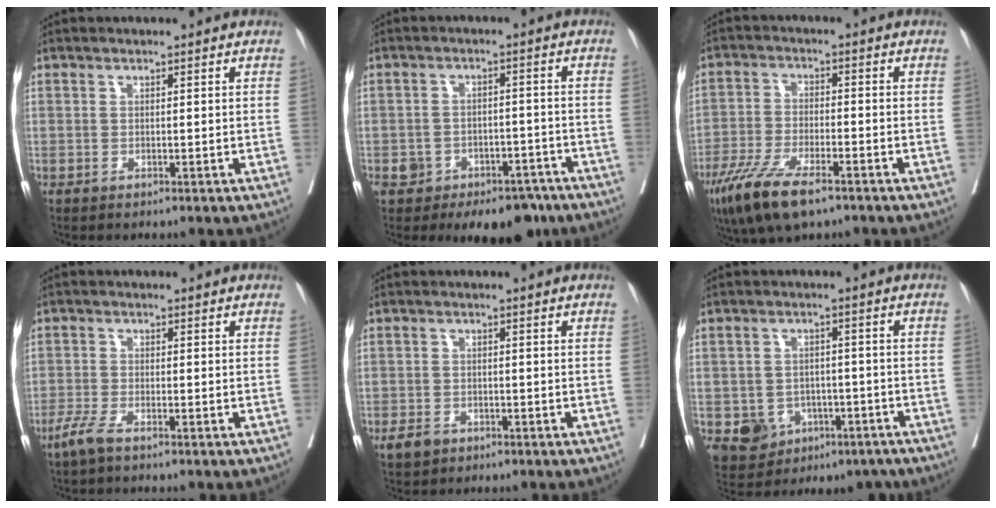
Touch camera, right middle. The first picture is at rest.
{"total": 9.3, "force": [-6.2, 5.8, 3.7], "torque": [-0.033, 0.025, -0.083]}
{"total": 10.8, "force": [-7.2, 2.8, 7.6], "torque": [-0.145, -0.022, -0.126]}
{"total": 2.9, "force": [-2.2, 0.4, 1.9], "torque": [-0.049, -0.005, -0.048]}
{"total": 2.7, "force": [-1.7, 1.8, 1.1], "torque": [-0.018, 0.002, -0.022]}
{"total": 8.8, "force": [-4.2, 7.1, 2.9], "torque": [-0.049, 0.017, -0.048]}